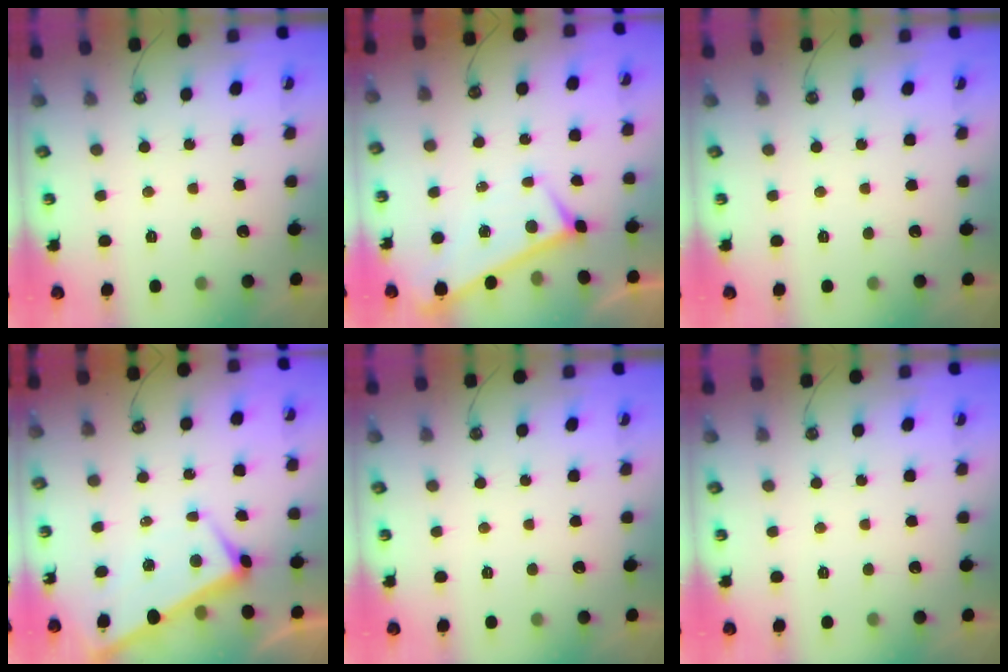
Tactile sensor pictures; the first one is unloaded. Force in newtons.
{"total": 0.0}
{"total": 0.0}
{"total": 2.8, "press": 2.8, "slide": 0.6}
{"total": 0.0}
{"total": 0.0}